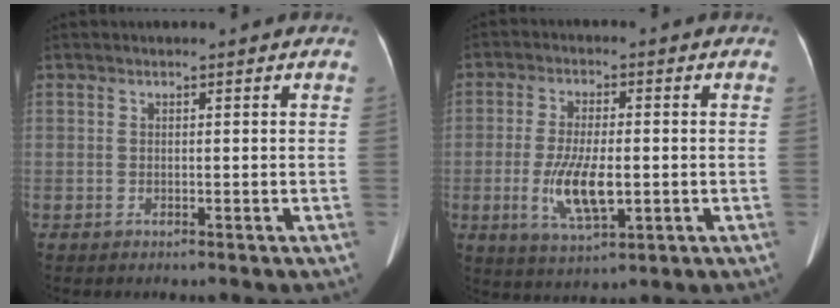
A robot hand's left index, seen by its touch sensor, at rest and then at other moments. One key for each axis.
{"total": 8.5, "fx": -1.7, "fy": 2.7, "fz": 7.9, "tx": -0.161, "ty": -0.009, "tz": -0.024}